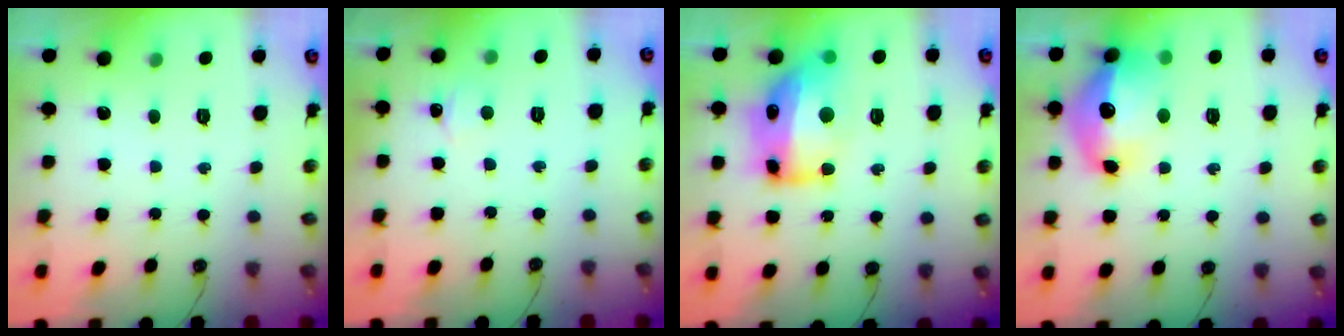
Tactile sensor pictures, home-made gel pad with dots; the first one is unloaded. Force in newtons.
{"total": 2.8, "press": 2.8, "slide": 0.3}
{"total": 16.5, "press": 16.4, "slide": 1.6}
{"total": 17.9, "press": 17.8, "slide": 1.6}